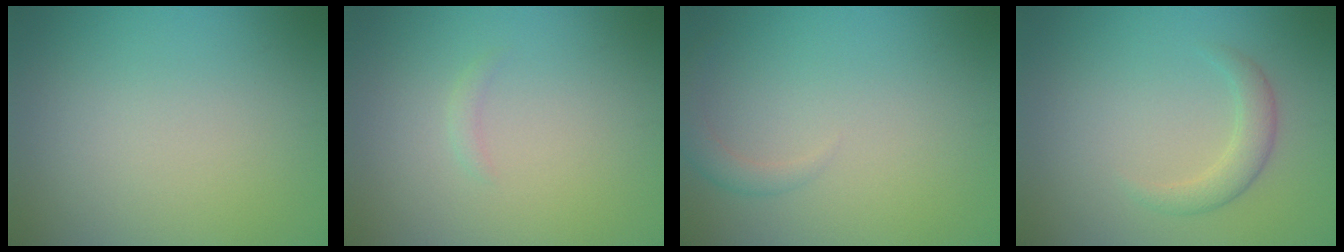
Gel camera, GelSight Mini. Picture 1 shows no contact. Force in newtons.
{"total": 0.6, "press": 0.6, "slide": 0.1}
{"total": 1.5, "press": 1.5, "slide": 0.1}
{"total": 2.2, "press": 2.2, "slide": 0.1}